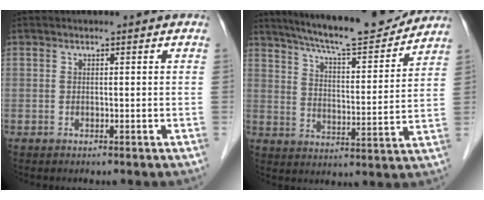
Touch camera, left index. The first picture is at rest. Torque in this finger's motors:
{"motor_torque": [0.23, -0.32, 0.50, 0.12]}